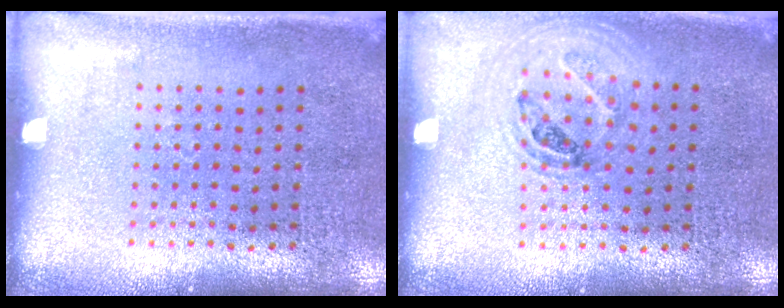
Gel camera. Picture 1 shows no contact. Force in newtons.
{"total": 1.1, "press": 1.0, "slide": 0.4}